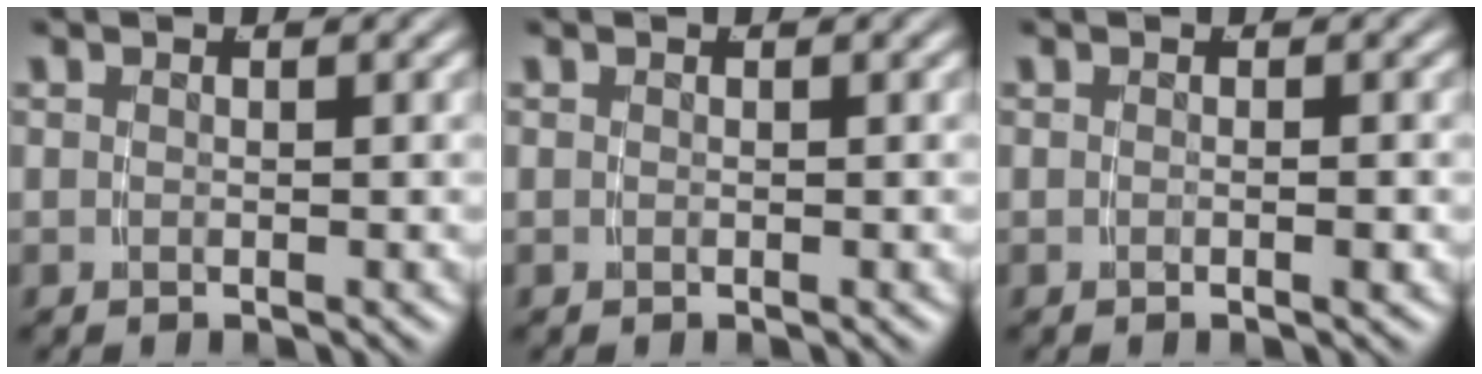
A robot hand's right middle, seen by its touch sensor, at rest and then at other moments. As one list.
[{"total": 0.0}, {"total": 0.7, "force": [-0.3, -0.5, 0.3], "torque": [-0.004, 0.004, -0.006]}]